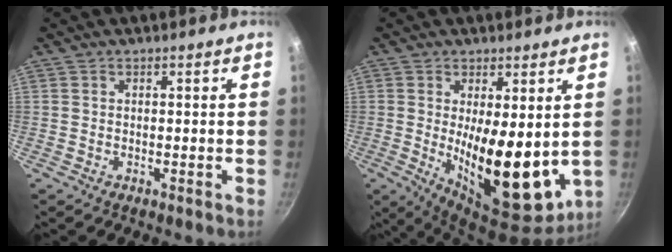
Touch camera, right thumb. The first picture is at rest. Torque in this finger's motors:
{"motor_torque": [2.46, 2.55, 2.01, -0.28, 0.61]}